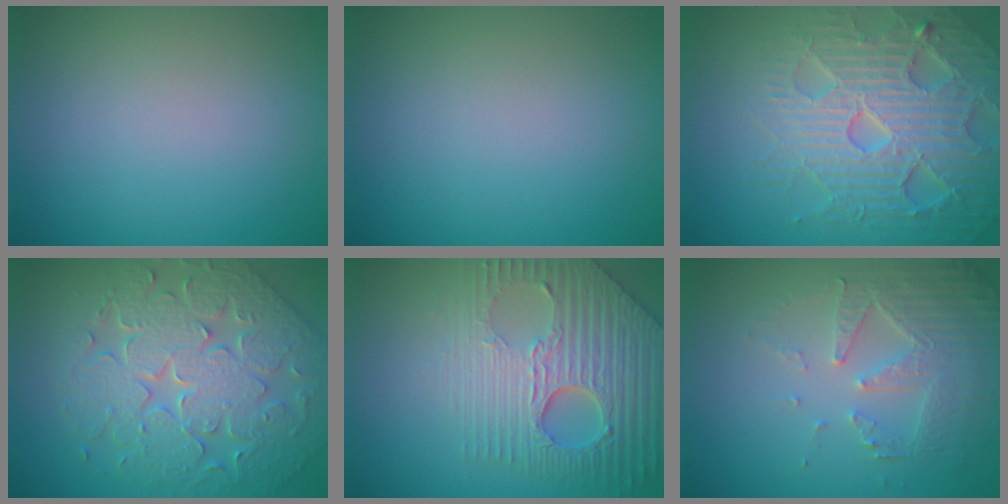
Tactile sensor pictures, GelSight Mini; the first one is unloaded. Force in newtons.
{"total": 0.0}
{"total": 6.8, "press": 6.7, "slide": 1.5}
{"total": 7.2, "press": 6.2, "slide": 3.5}
{"total": 8.3, "press": 6.2, "slide": 5.6}
{"total": 5.2, "press": 3.7, "slide": 3.6}